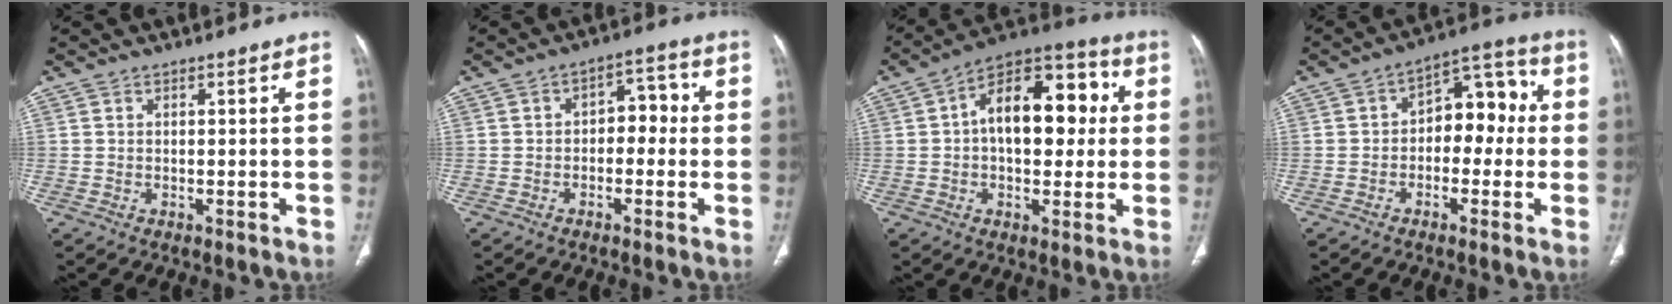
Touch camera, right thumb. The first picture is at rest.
{"total": 5.7, "force": [-0.5, 3.7, 4.3], "torque": [-0.035, 0.029, -0.017]}
{"total": 17.4, "force": [2.1, 10.1, 14.1], "torque": [-0.178, 0.037, 0.025]}
{"total": 10.7, "force": [-0.2, 6.8, 8.2], "torque": [-0.072, 0.044, -0.016]}